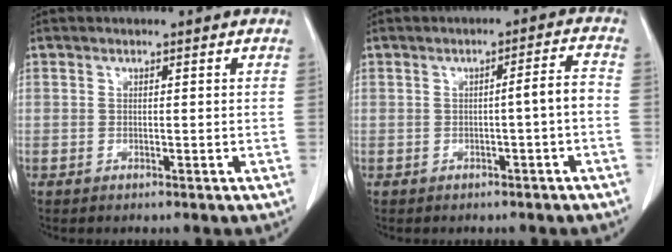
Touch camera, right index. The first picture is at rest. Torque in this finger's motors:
{"motor_torque": [0.41, -0.21, 0.24, 0.05]}